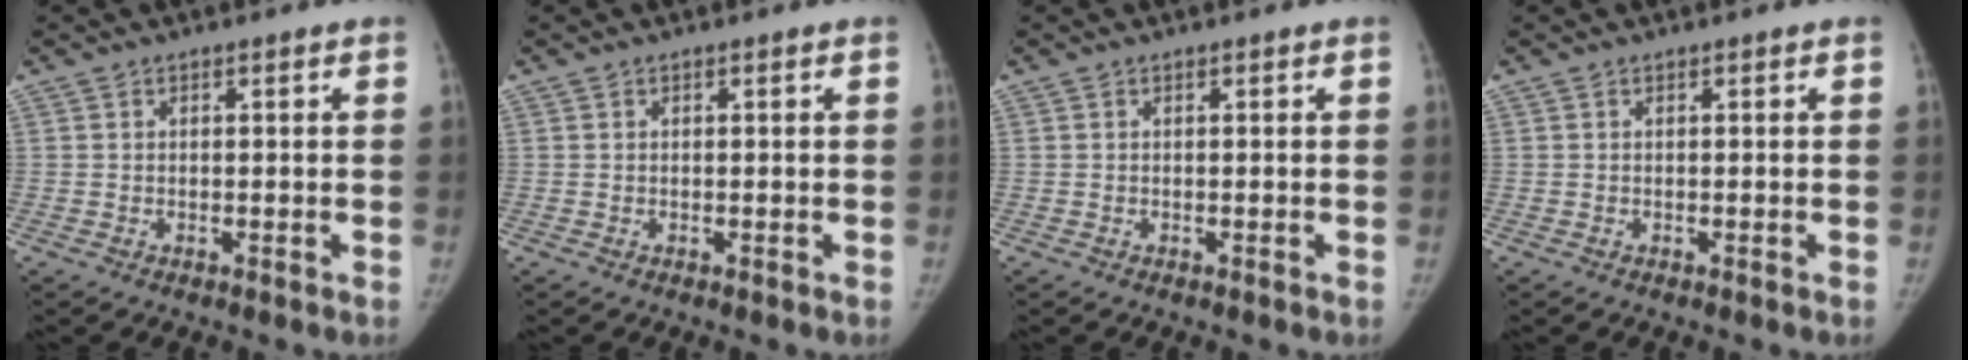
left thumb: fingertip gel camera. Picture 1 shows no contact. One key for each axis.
{"total": 0.0}
{"total": 0.0}
{"total": 0.0}